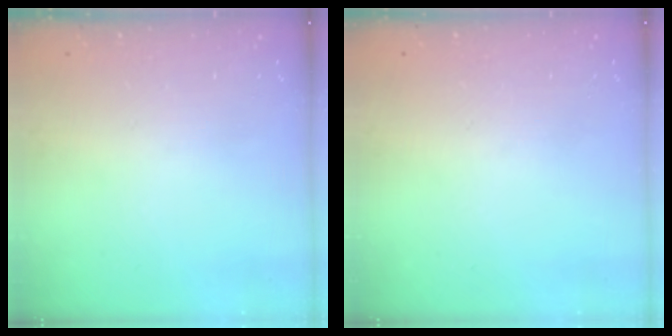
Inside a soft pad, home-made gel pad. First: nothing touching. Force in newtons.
{"total": 0.0}